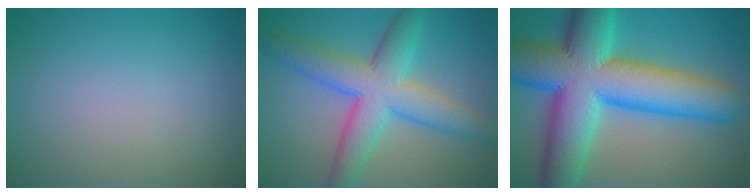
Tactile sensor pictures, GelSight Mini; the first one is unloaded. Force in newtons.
{"total": 7.6, "press": 7.6, "slide": 0.1}
{"total": 15.6, "press": 15.6, "slide": 0.5}